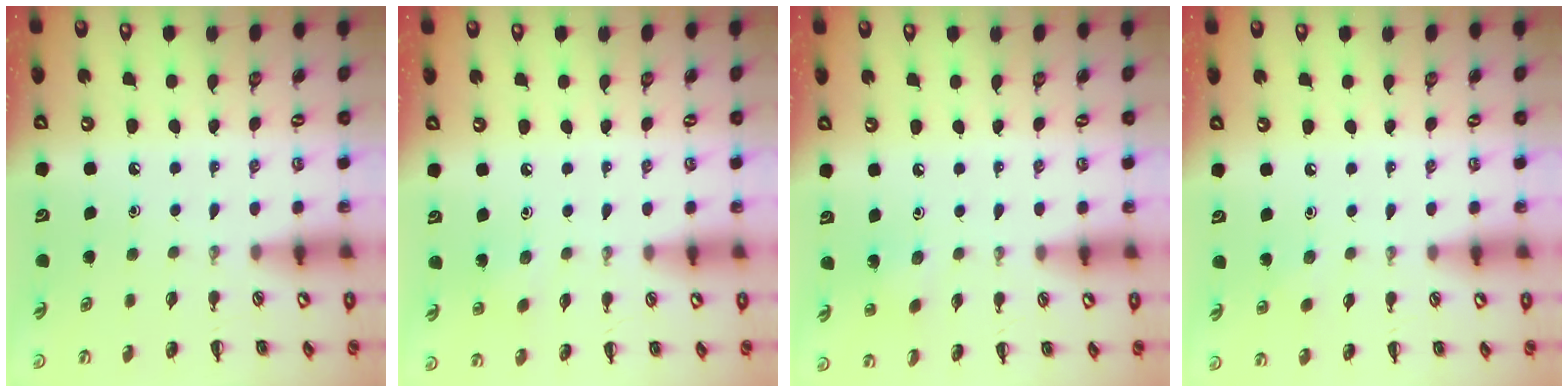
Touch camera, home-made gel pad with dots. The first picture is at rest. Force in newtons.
{"total": 2.0, "press": 1.8, "slide": 0.7}
{"total": 1.6, "press": 1.4, "slide": 0.7}
{"total": 3.2, "press": 3.0, "slide": 1.0}